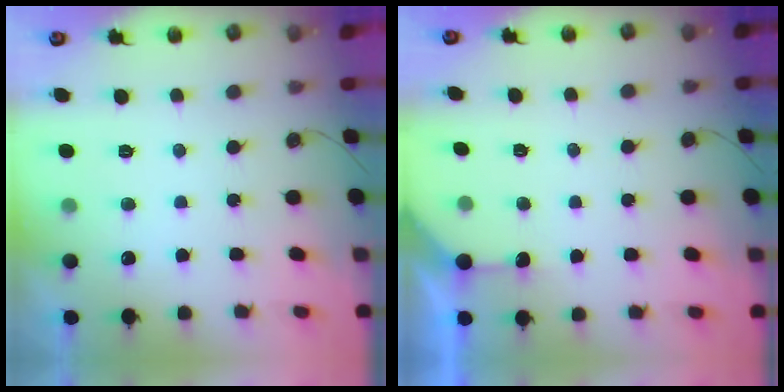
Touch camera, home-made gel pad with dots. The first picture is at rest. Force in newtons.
{"total": 3.0, "press": 2.9, "slide": 0.4}